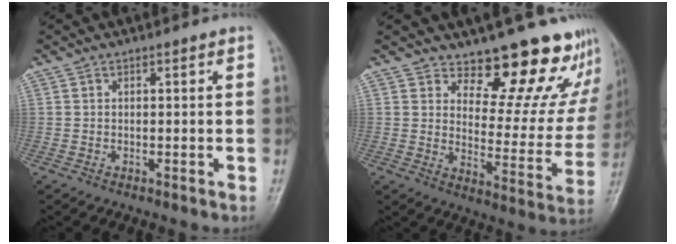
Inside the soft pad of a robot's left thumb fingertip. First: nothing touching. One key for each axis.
{"total": 17.3, "fx": 15.1, "fy": 6.4, "fz": 5.5, "tx": -0.005, "ty": -0.130, "tz": 0.181}